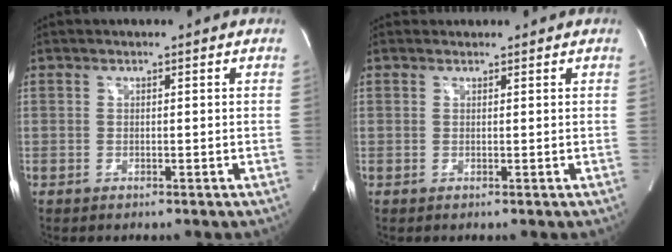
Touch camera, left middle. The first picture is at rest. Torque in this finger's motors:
{"motor_torque": [0.09, 0.00, -0.08, -0.01]}